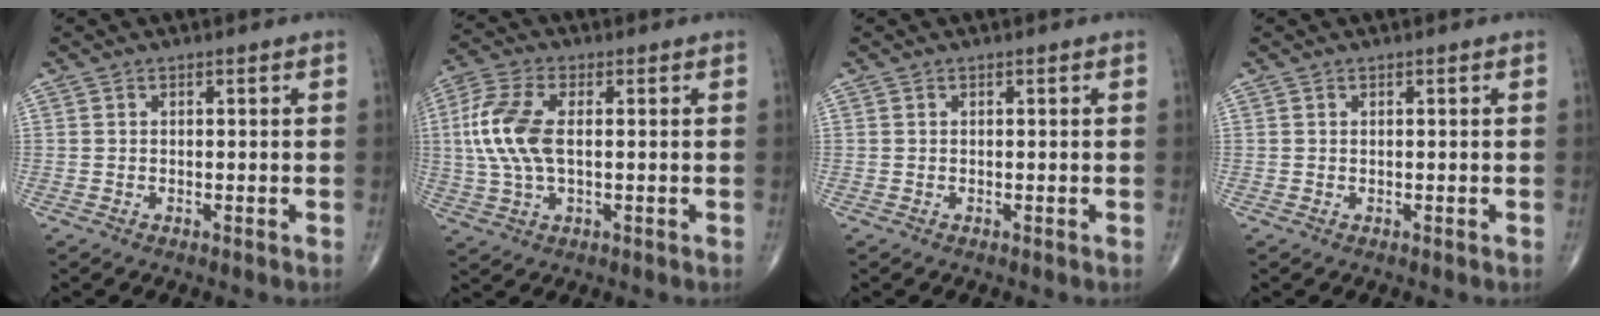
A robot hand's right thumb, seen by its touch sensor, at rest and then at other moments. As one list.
[{"total": 10.9, "force": [0.9, 5.5, 9.3], "torque": [-0.220, 0.011, 0.015]}, {"total": 0.0}, {"total": 0.0}]